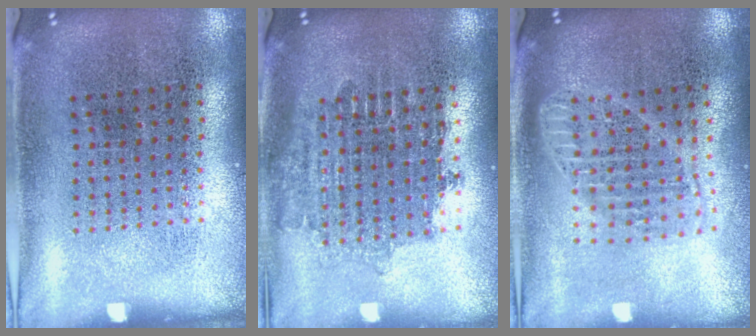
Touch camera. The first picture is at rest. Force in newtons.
{"total": 1.7, "press": 1.4, "slide": 1.0}
{"total": 1.8, "press": 1.5, "slide": 0.9}